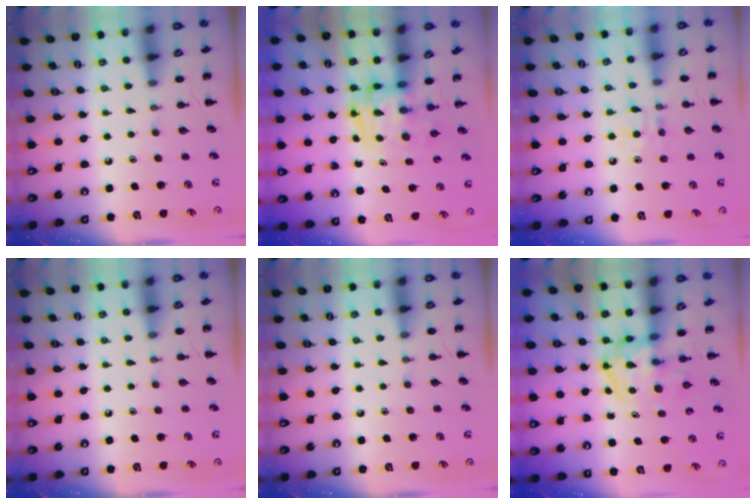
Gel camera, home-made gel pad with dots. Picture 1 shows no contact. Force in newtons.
{"total": 2.6, "press": 2.6, "slide": 0.2}
{"total": 7.4, "press": 7.2, "slide": 1.8}
{"total": 0.0}
{"total": 0.0}
{"total": 3.6, "press": 3.6, "slide": 0.6}